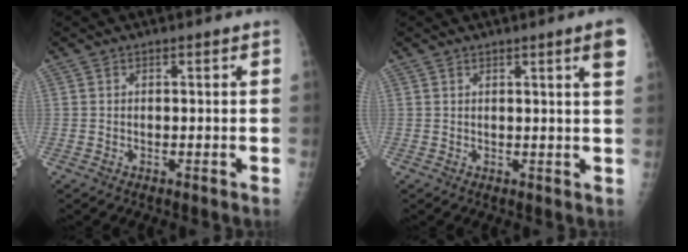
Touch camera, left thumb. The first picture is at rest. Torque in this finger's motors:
{"motor_torque": [0.77, 0.54, 0.19, -0.17, 0.02]}